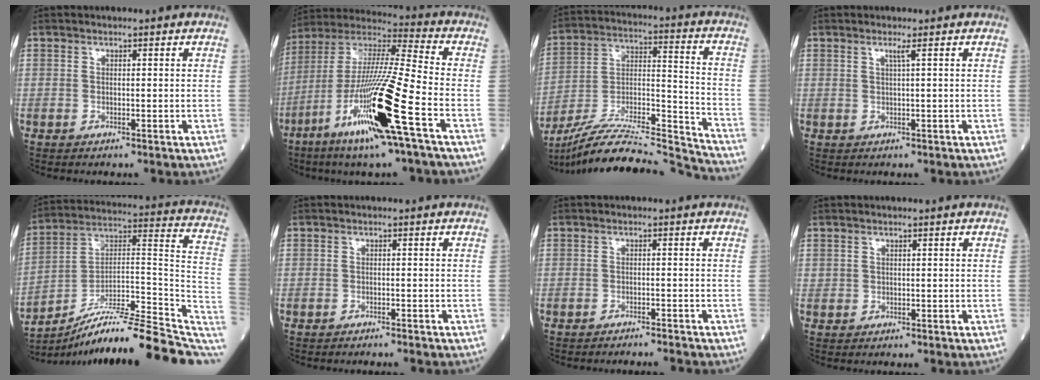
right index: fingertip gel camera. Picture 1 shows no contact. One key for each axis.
{"total": 20.1, "fx": -8.4, "fy": -0.1, "fz": 18.3, "tx": -0.384, "ty": -0.037, "tz": -0.165}
{"total": 24.3, "fx": -23.2, "fy": -0.6, "fz": 6.9, "tx": -0.127, "ty": 0.003, "tz": -0.372}
{"total": 1.0, "fx": 0.4, "fy": -0.4, "fz": 0.9, "tx": -0.025, "ty": -0.004, "tz": 0.012}
{"total": 22.7, "fx": -19.0, "fy": 1.4, "fz": 12.3, "tx": -0.136, "ty": 0.042, "tz": -0.294}
{"total": 2.5, "fx": -2.3, "fy": -0.1, "fz": 0.8, "tx": -0.012, "ty": 0.000, "tz": -0.028}
{"total": 3.2, "fx": -3.1, "fy": -0.8, "fz": 0.1, "tx": 0.002, "ty": -0.006, "tz": -0.042}
{"total": 0.6, "fx": 0.3, "fy": 0.5, "fz": 0.1, "tx": 0.008, "ty": 0.001, "tz": 0.003}